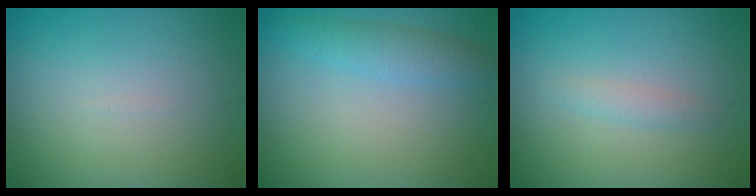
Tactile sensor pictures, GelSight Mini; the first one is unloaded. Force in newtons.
{"total": 2.6, "press": 2.6, "slide": 0.0}
{"total": 1.1, "press": 1.1, "slide": 0.1}